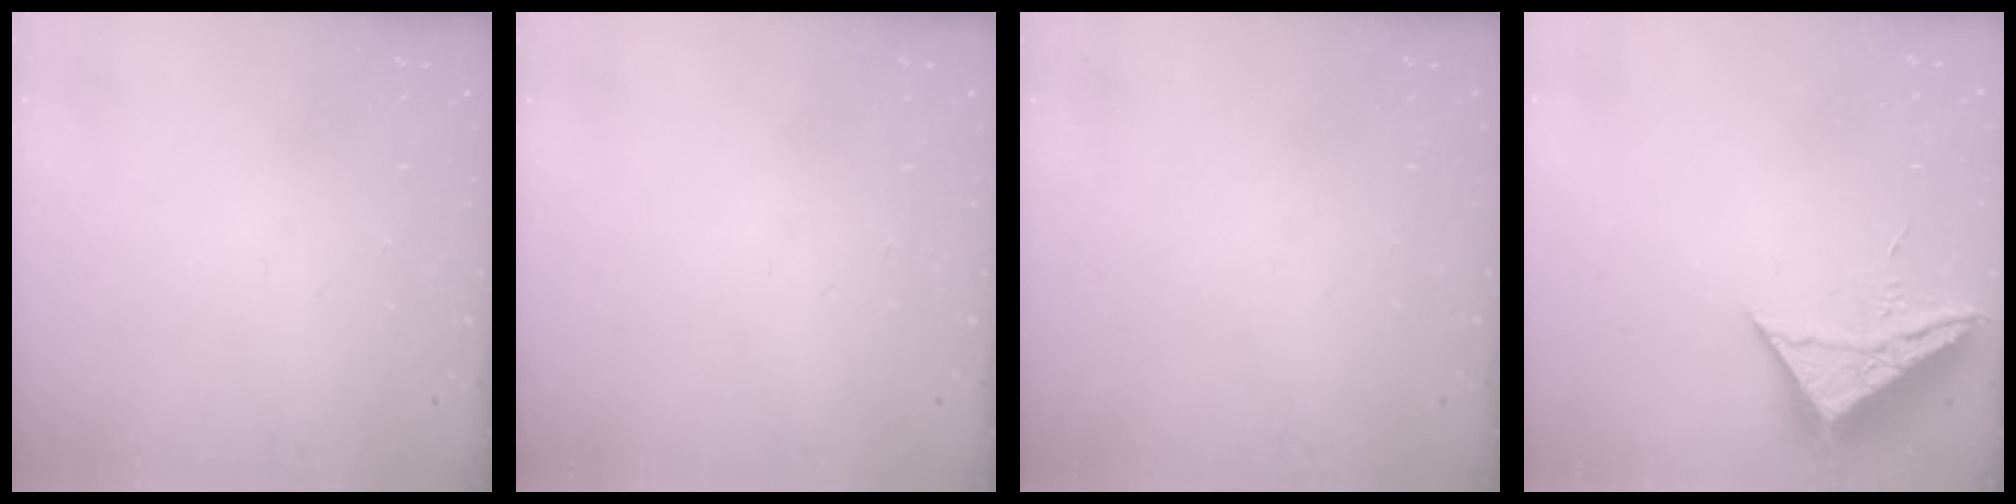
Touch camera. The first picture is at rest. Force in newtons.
{"total": 0.0}
{"total": 0.0}
{"total": 10.0, "press": 9.9, "slide": 0.8}